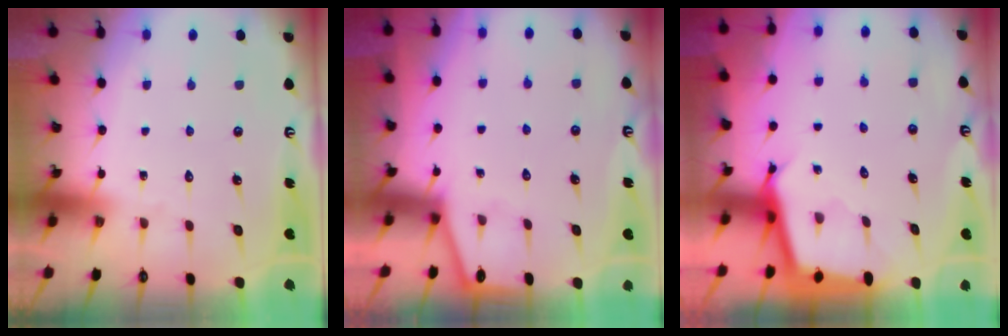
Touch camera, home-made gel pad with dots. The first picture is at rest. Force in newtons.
{"total": 1.8, "press": 1.8, "slide": 0.1}
{"total": 2.6, "press": 2.6, "slide": 0.2}